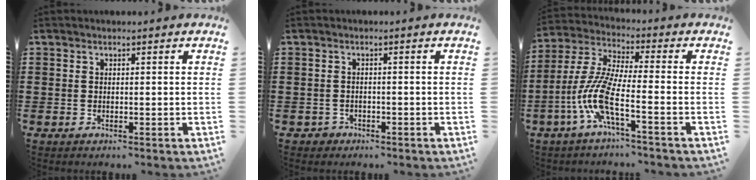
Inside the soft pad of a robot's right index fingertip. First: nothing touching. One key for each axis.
{"total": 0.7, "fx": -0.6, "fy": 0.4, "fz": 0.0, "tx": -0.002, "ty": 0.001, "tz": -0.015}
{"total": 9.5, "fx": -3.9, "fy": 2.0, "fz": 8.5, "tx": -0.214, "ty": -0.020, "tz": -0.084}